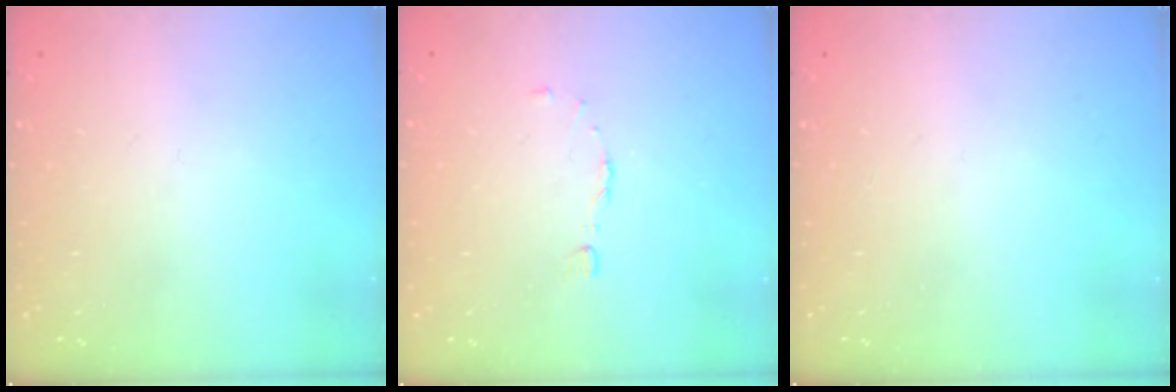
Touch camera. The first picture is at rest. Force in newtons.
{"total": 2.9, "press": 2.9, "slide": 0.2}
{"total": 0.0}